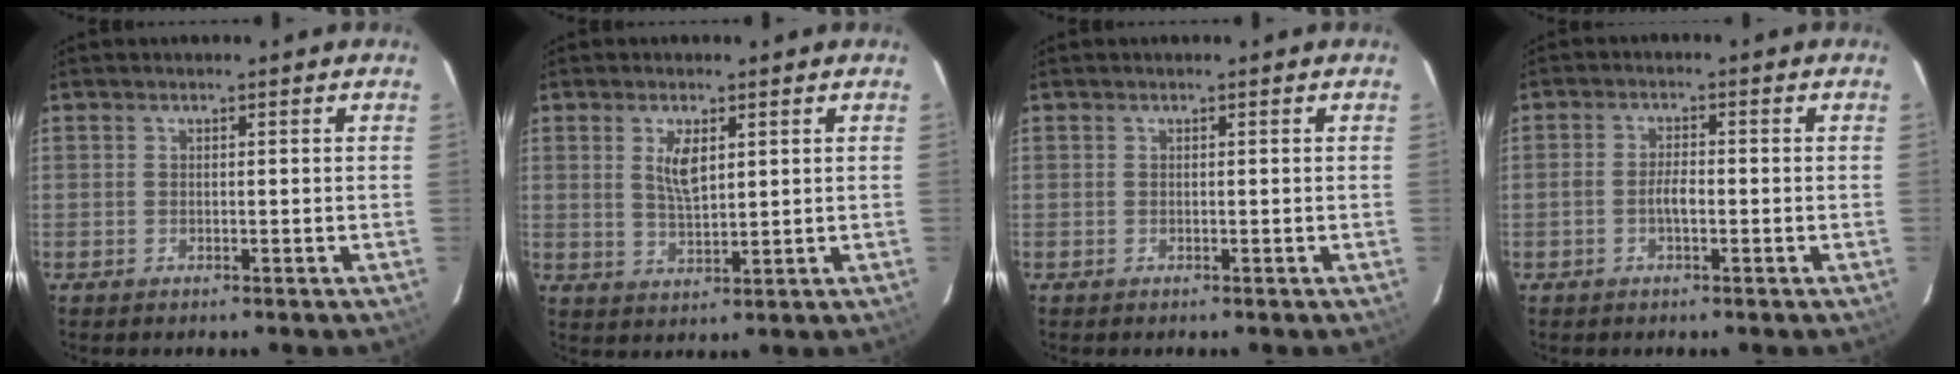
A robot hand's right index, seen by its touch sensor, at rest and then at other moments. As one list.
[{"total": 5.0, "force": [1.8, 2.1, 4.2], "torque": [-0.075, -0.001, 0.037]}, {"total": 0.0}, {"total": 2.8, "force": [-0.9, 1.1, 2.4], "torque": [-0.050, 0.004, -0.018]}]